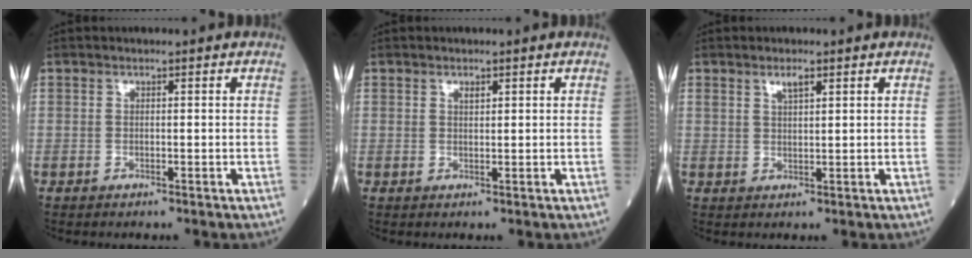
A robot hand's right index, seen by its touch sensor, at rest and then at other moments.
{"total": 0.9, "force": [0.6, 0.3, 0.6], "torque": [-0.011, -0.001, 0.010]}
{"total": 2.1, "force": [1.4, 0.5, 1.5], "torque": [-0.031, 0.002, 0.027]}